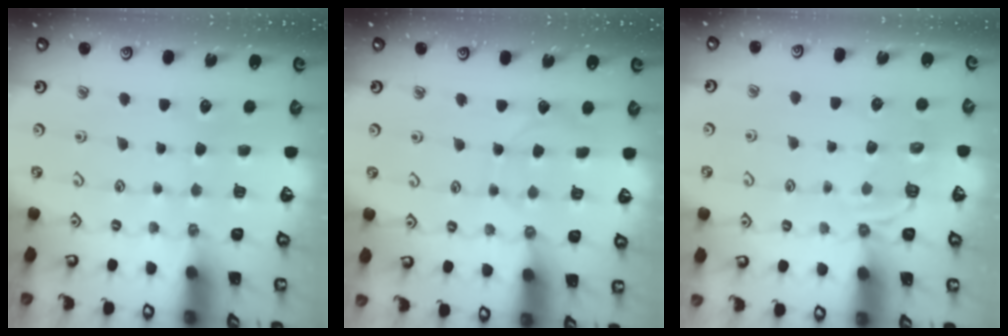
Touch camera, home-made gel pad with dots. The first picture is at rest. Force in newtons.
{"total": 4.1, "press": 4.1, "slide": 0.4}
{"total": 4.1, "press": 3.5, "slide": 2.1}